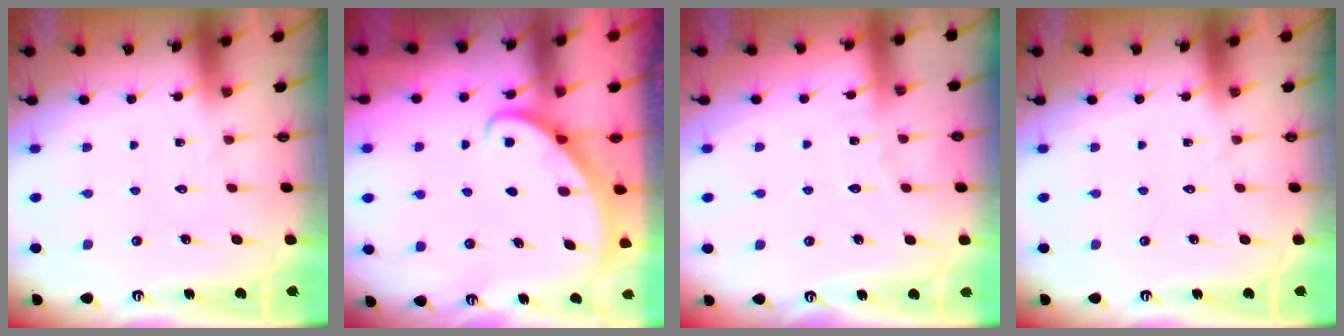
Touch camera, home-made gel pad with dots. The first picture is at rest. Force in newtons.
{"total": 2.9, "press": 2.9, "slide": 0.2}
{"total": 3.5, "press": 3.5, "slide": 0.3}
{"total": 0.0}